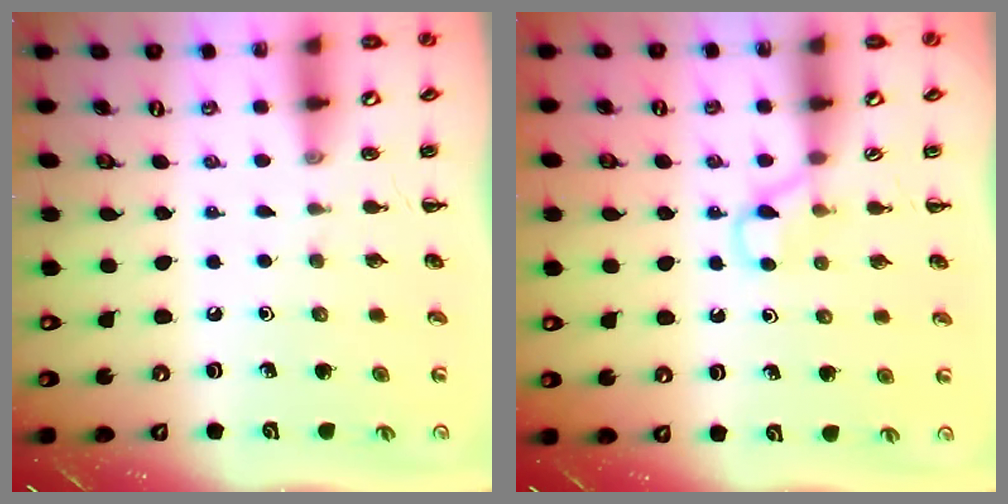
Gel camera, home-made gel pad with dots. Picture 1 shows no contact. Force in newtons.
{"total": 2.7, "press": 2.4, "slide": 1.1}